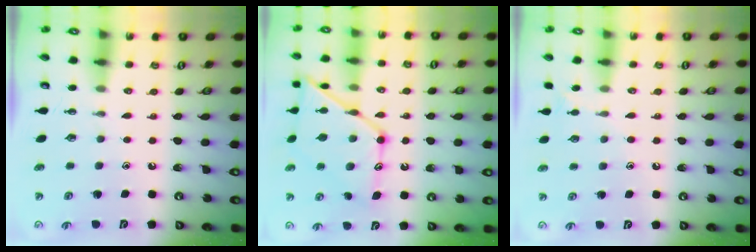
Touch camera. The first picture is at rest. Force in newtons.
{"total": 17.3, "press": 17.2, "slide": 1.3}
{"total": 6.9, "press": 6.8, "slide": 0.7}